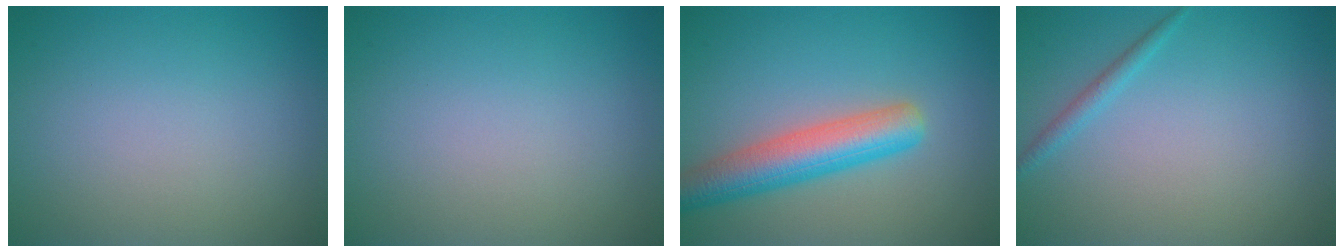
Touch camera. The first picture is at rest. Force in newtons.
{"total": 0.0}
{"total": 5.6, "press": 5.6, "slide": 0.2}
{"total": 1.1, "press": 1.1, "slide": 0.1}